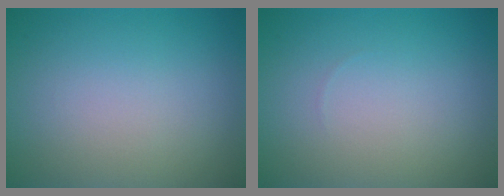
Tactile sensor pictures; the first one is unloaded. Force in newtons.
{"total": 0.0}